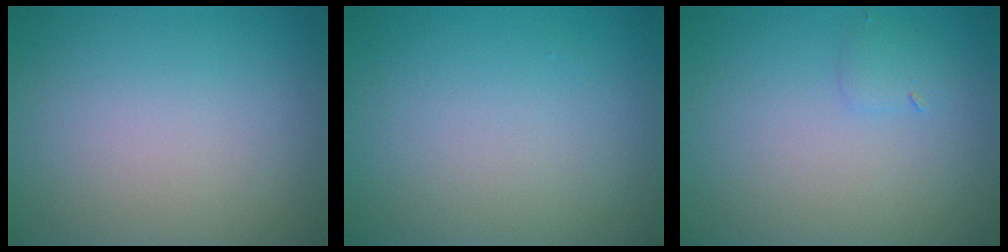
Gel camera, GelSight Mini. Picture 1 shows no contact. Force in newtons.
{"total": 0.0}
{"total": 1.0, "press": 1.0, "slide": 0.0}